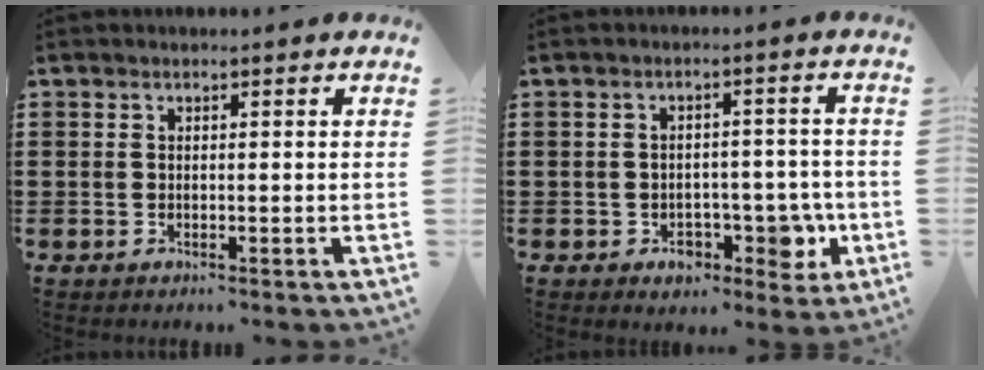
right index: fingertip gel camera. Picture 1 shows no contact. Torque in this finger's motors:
{"motor_torque": [0.78, 0.10, 0.11, 0.07]}